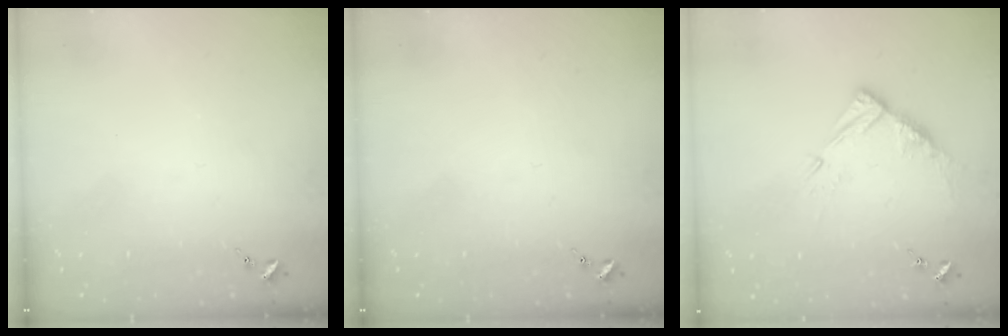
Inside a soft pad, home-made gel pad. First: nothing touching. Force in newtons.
{"total": 0.0}
{"total": 10.2, "press": 10.1, "slide": 0.9}